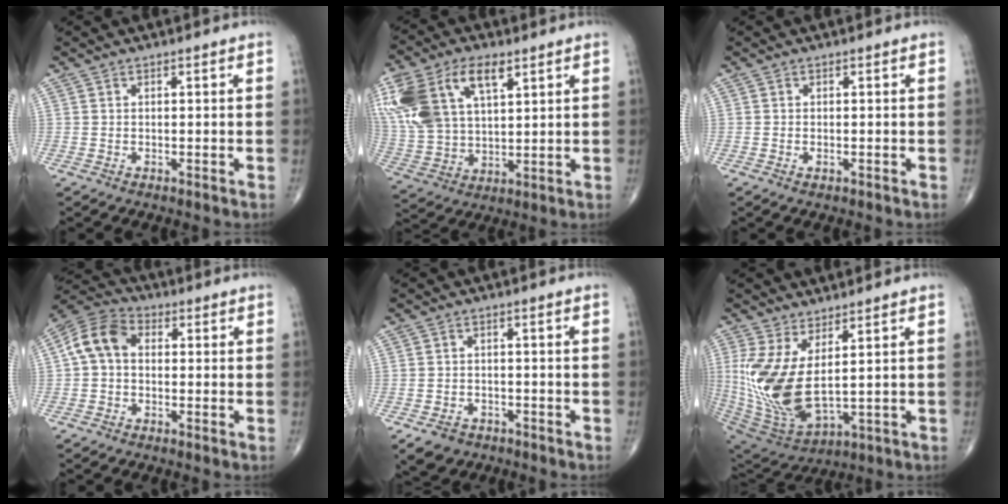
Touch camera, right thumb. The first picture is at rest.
{"total": 20.7, "force": [8.9, 11.5, 14.7], "torque": [-0.323, 0.004, 0.173]}
{"total": 0.8, "force": [-0.3, 0.4, 0.6], "torque": [-0.012, 0.000, -0.005]}
{"total": 8.4, "force": [0.4, 6.2, 5.7], "torque": [-0.104, 0.028, -0.005]}
{"total": 5.1, "force": [-3.3, 3.6, 1.7], "torque": [-0.024, 0.011, -0.048]}
{"total": 15.4, "force": [2.7, 6.6, 13.6], "torque": [-0.302, -0.037, 0.074]}